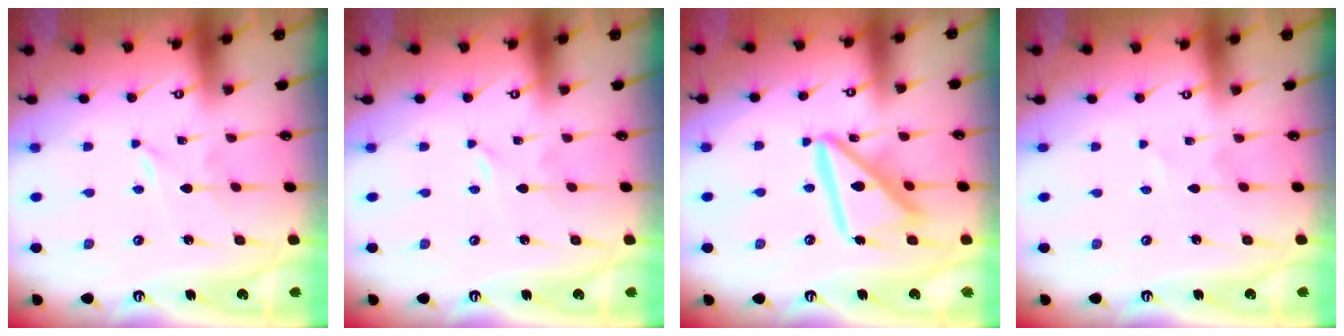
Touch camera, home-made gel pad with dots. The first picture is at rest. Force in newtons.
{"total": 0.0}
{"total": 15.1, "press": 14.9, "slide": 1.8}
{"total": 0.0}